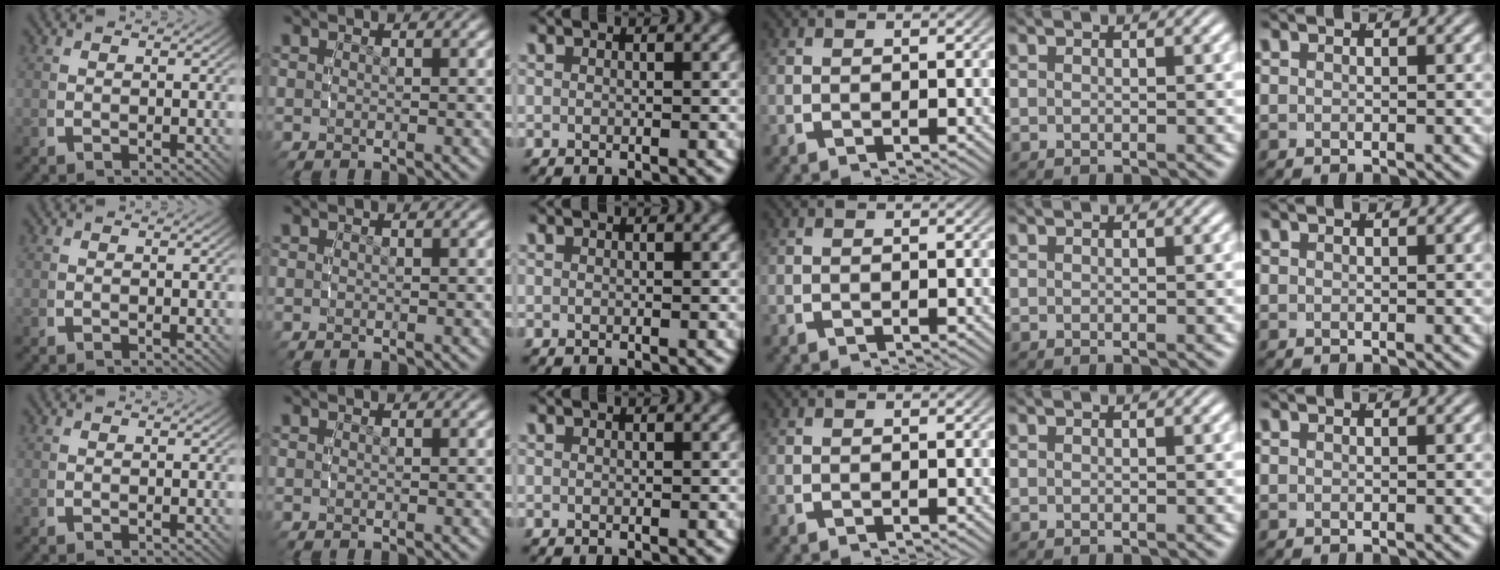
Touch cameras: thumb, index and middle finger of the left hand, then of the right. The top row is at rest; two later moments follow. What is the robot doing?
{"motion": "reach", "object": "air blower"}